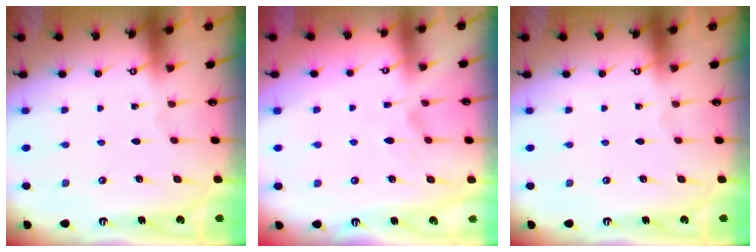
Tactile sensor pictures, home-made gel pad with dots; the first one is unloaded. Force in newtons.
{"total": 2.2, "press": 1.9, "slide": 1.1}
{"total": 0.0}